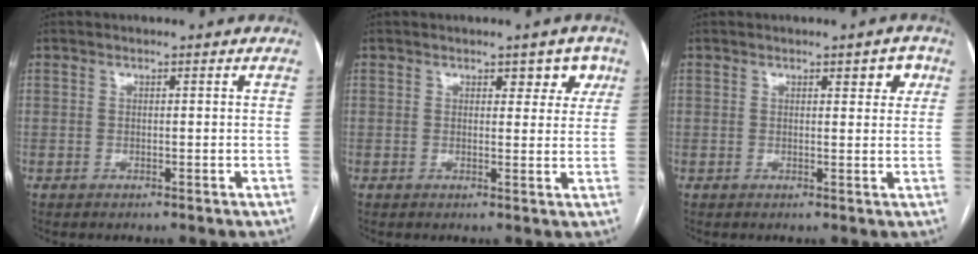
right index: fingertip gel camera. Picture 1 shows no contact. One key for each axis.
{"total": 4.0, "fx": 2.3, "fy": 2.2, "fz": 2.4, "tx": -0.010, "ty": 0.004, "tz": 0.025}
{"total": 3.3, "fx": 1.7, "fy": 1.1, "fz": 2.5, "tx": -0.027, "ty": 0.003, "tz": 0.021}